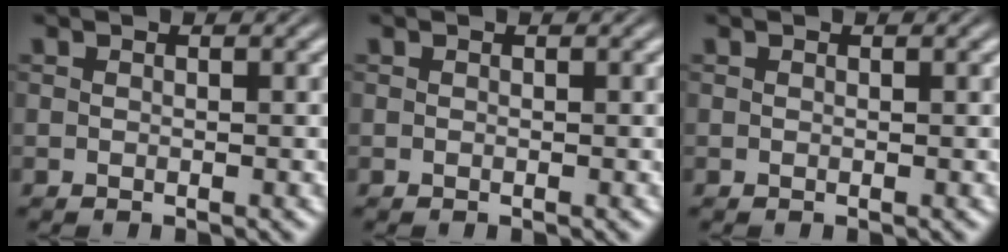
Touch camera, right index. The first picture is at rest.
{"total": 0.0}
{"total": 0.0}